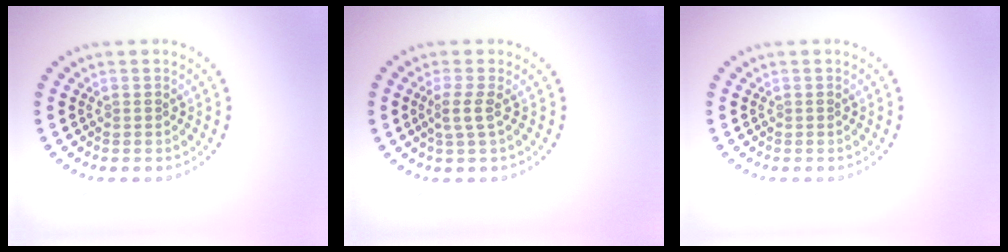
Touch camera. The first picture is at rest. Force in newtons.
{"total": 1.8, "press": 1.3, "slide": 1.3}
{"total": 0.0}